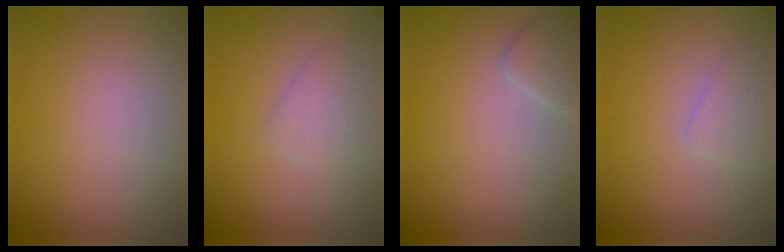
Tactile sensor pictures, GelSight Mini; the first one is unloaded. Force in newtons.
{"total": 1.7, "press": 1.7, "slide": 0.1}
{"total": 1.6, "press": 1.6, "slide": 0.0}
{"total": 1.2, "press": 1.2, "slide": 0.0}